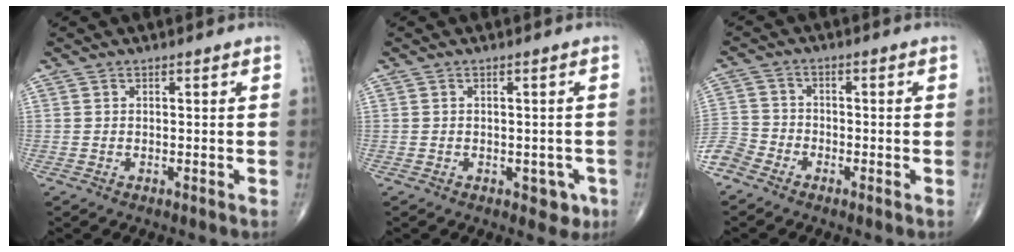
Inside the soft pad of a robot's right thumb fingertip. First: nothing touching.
{"total": 3.3, "force": [-1.3, 2.3, 2.0], "torque": [-0.001, 0.004, -0.013]}
{"total": 5.2, "force": [-3.9, 3.2, 1.2], "torque": [-0.023, 0.010, -0.090]}